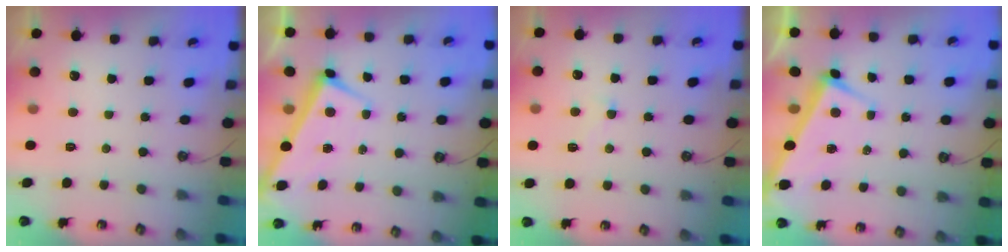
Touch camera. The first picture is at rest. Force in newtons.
{"total": 1.2, "press": 1.2, "slide": 0.1}
{"total": 0.7, "press": 0.6, "slide": 0.4}
{"total": 3.9, "press": 3.9, "slide": 0.2}